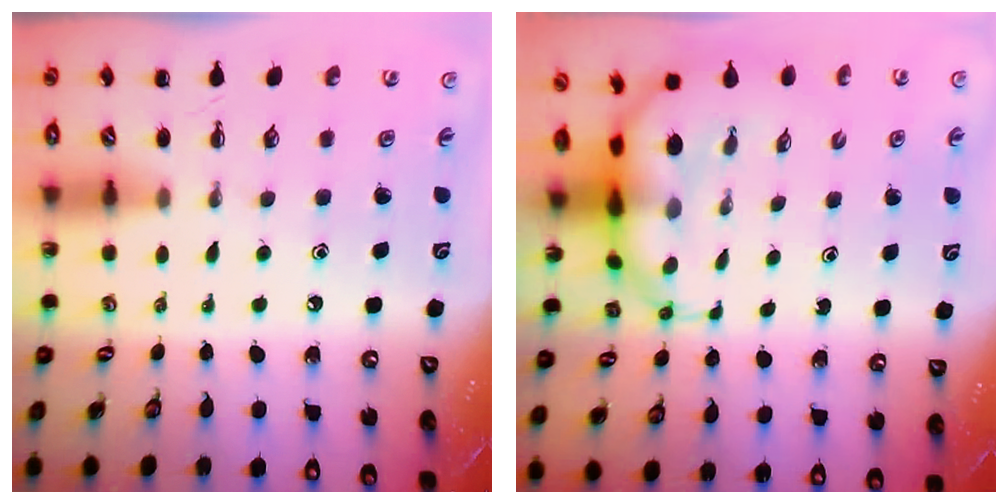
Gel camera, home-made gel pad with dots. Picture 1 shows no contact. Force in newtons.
{"total": 7.6, "press": 7.1, "slide": 2.5}